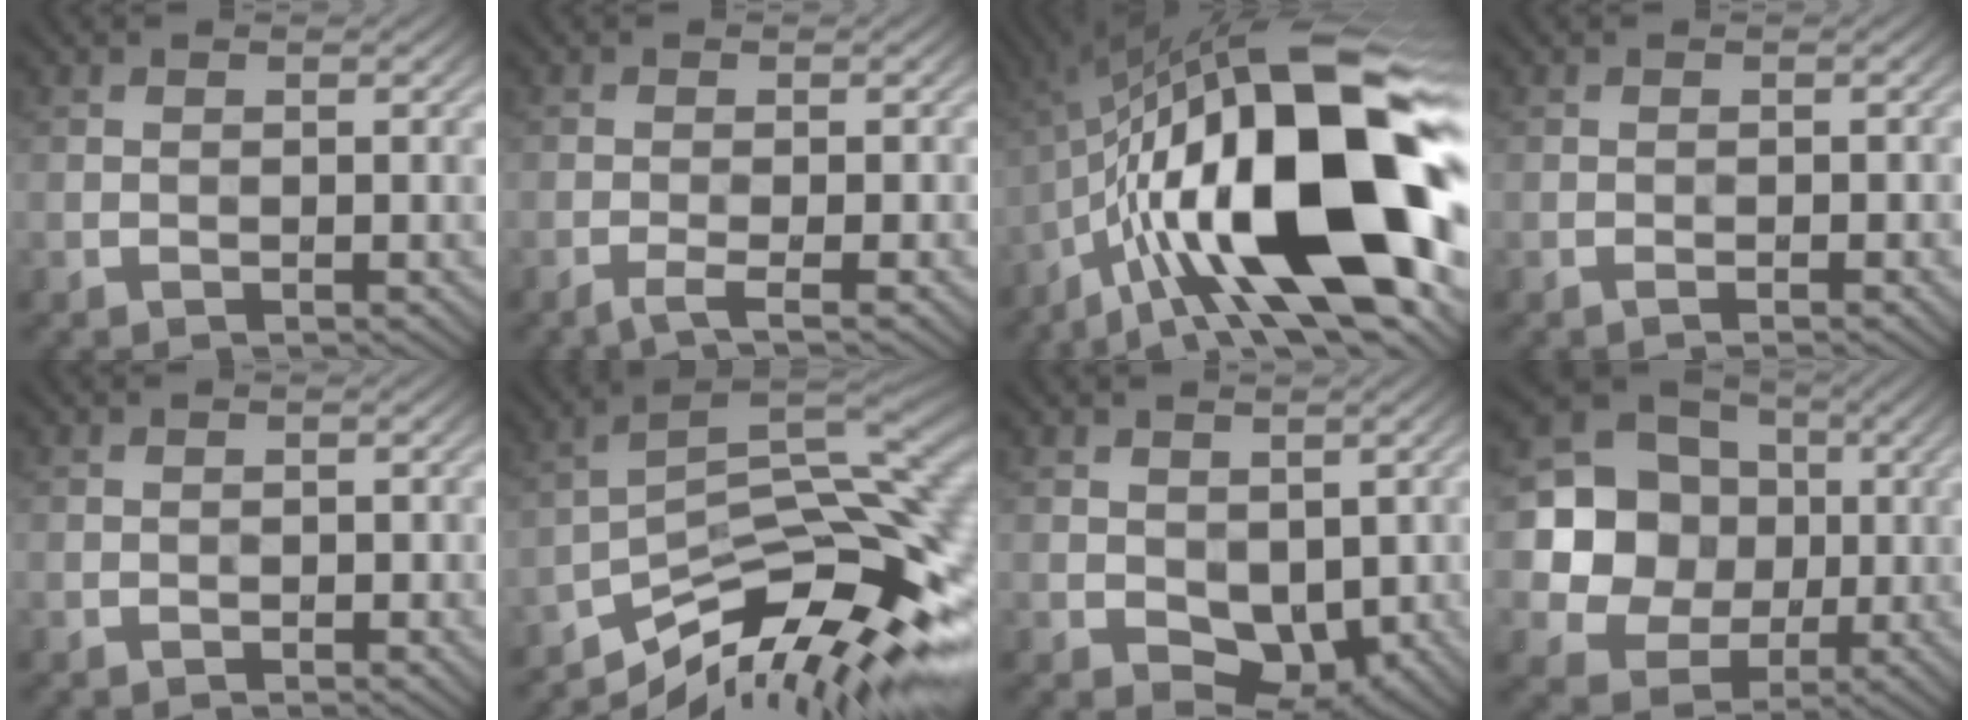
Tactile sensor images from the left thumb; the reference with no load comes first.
{"total": 2.4, "force": [-1.4, 0.3, 1.9], "torque": [-0.029, 0.007, -0.035]}
{"total": 23.1, "force": [-5.0, 8.1, 21.0], "torque": [-0.374, 0.011, -0.089]}
{"total": 0.9, "force": [-0.6, 0.2, 0.7], "torque": [-0.012, 0.001, -0.010]}
{"total": 0.9, "force": [-0.5, 0.5, 0.7], "torque": [-0.008, 0.001, -0.007]}
{"total": 14.0, "force": [-7.3, 4.5, 11.1], "torque": [-0.178, 0.007, -0.130]}
{"total": 5.5, "force": [-0.2, 3.7, 4.1], "torque": [-0.069, -0.014, 0.002]}
{"total": 12.9, "force": [0.6, 11.7, 5.5], "torque": [-0.151, 0.003, 0.004]}